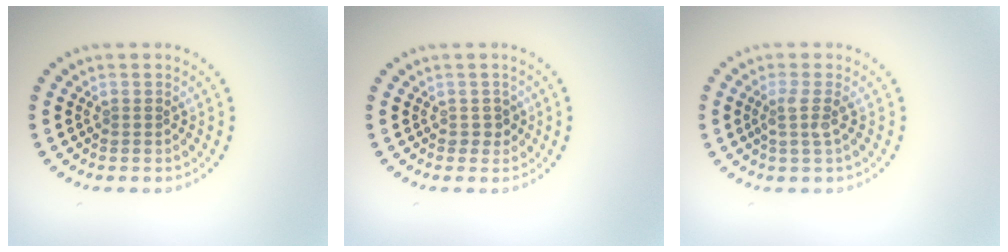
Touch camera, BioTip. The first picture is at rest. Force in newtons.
{"total": 1.2, "press": 1.0, "slide": 0.6}
{"total": 1.7, "press": 1.2, "slide": 1.2}